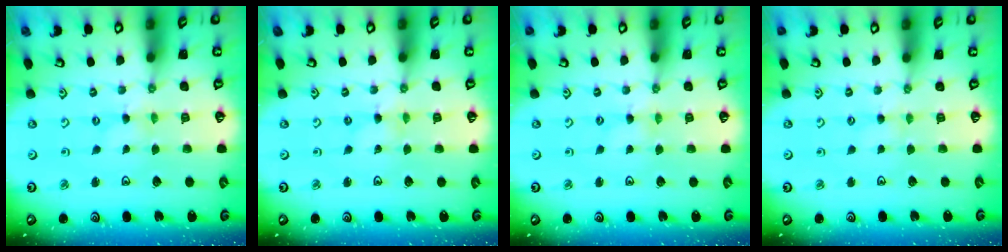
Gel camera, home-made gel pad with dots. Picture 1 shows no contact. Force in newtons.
{"total": 0.0}
{"total": 1.1, "press": 1.1, "slide": 0.2}
{"total": 2.4, "press": 2.3, "slide": 0.3}